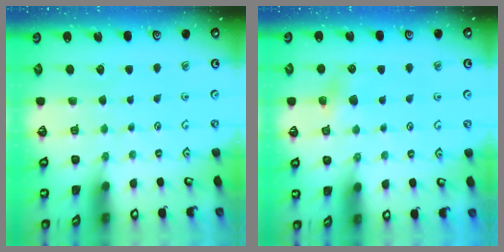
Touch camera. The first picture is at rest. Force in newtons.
{"total": 6.3, "press": 6.3, "slide": 0.7}